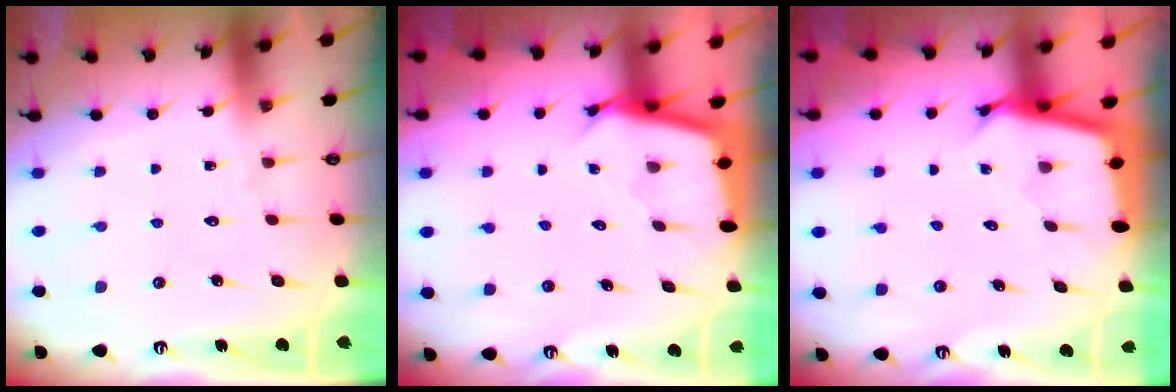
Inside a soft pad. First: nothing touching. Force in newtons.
{"total": 2.7, "press": 2.7, "slide": 0.1}
{"total": 2.7, "press": 2.7, "slide": 0.1}